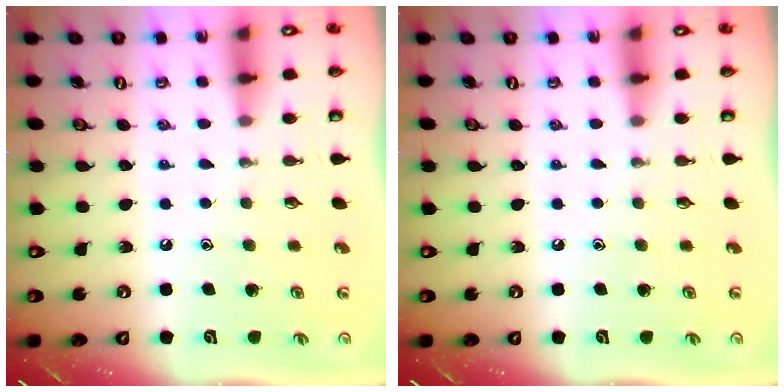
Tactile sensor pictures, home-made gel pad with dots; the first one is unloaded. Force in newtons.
{"total": 0.0}